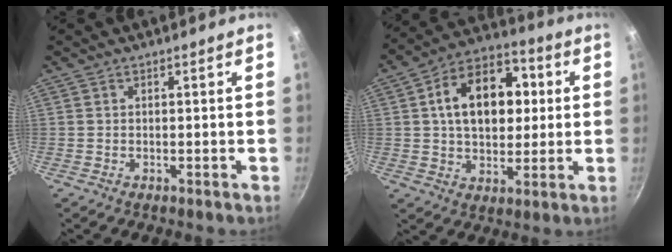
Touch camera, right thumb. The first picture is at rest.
{"total": 17.6, "force": [3.0, 11.8, 12.6], "torque": [-0.158, 0.020, 0.037]}